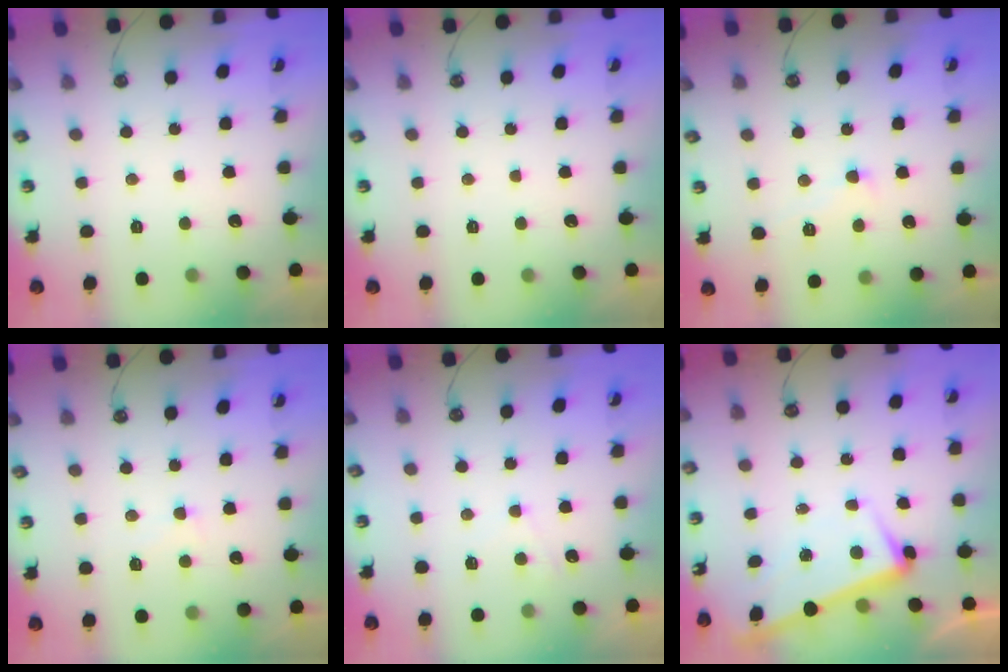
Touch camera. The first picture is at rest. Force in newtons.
{"total": 0.0}
{"total": 3.1, "press": 3.0, "slide": 0.5}
{"total": 0.8, "press": 0.4, "slide": 0.6}
{"total": 3.3, "press": 3.3, "slide": 0.4}
{"total": 3.0, "press": 2.8, "slide": 1.0}